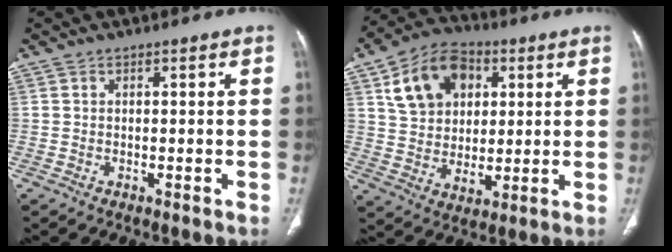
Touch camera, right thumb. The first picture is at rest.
{"total": 15.6, "force": [5.6, 11.3, 9.2], "torque": [-0.126, -0.005, 0.096]}